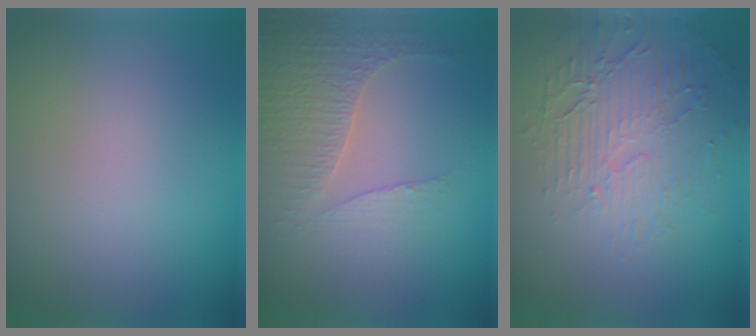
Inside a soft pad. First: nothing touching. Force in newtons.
{"total": 4.3, "press": 3.1, "slide": 2.9}
{"total": 5.6, "press": 3.3, "slide": 4.5}